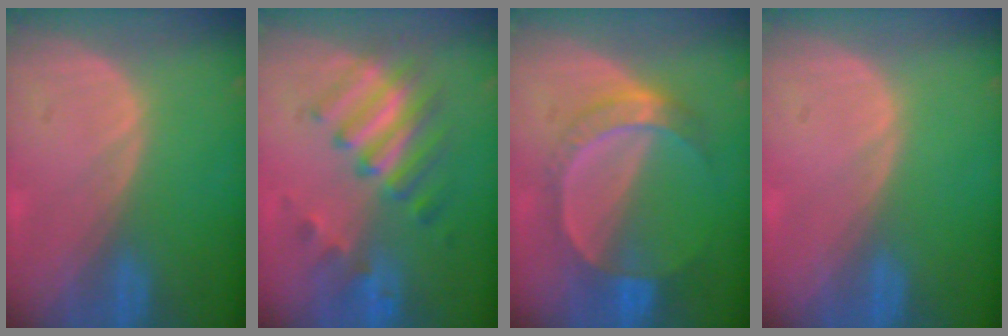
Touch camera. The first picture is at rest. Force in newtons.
{"total": 7.6, "press": 7.5, "slide": 1.0}
{"total": 7.3, "press": 6.4, "slide": 3.4}
{"total": 0.0}